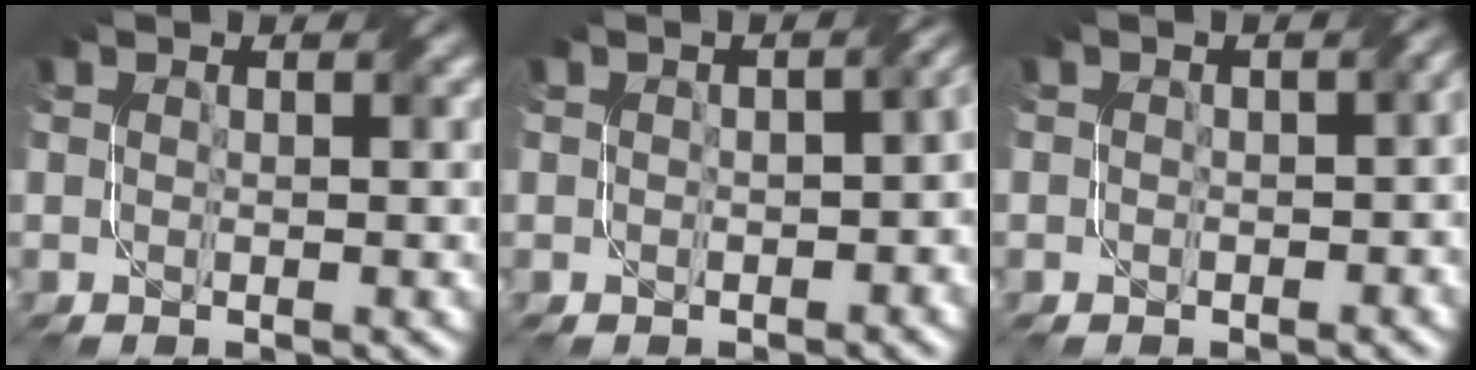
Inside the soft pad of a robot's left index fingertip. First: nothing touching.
{"total": 5.0, "force": [-0.2, 2.8, 4.1], "torque": [-0.019, 0.002, 0.002]}
{"total": 3.0, "force": [0.0, 2.0, 2.2], "torque": [-0.013, -0.003, 0.000]}